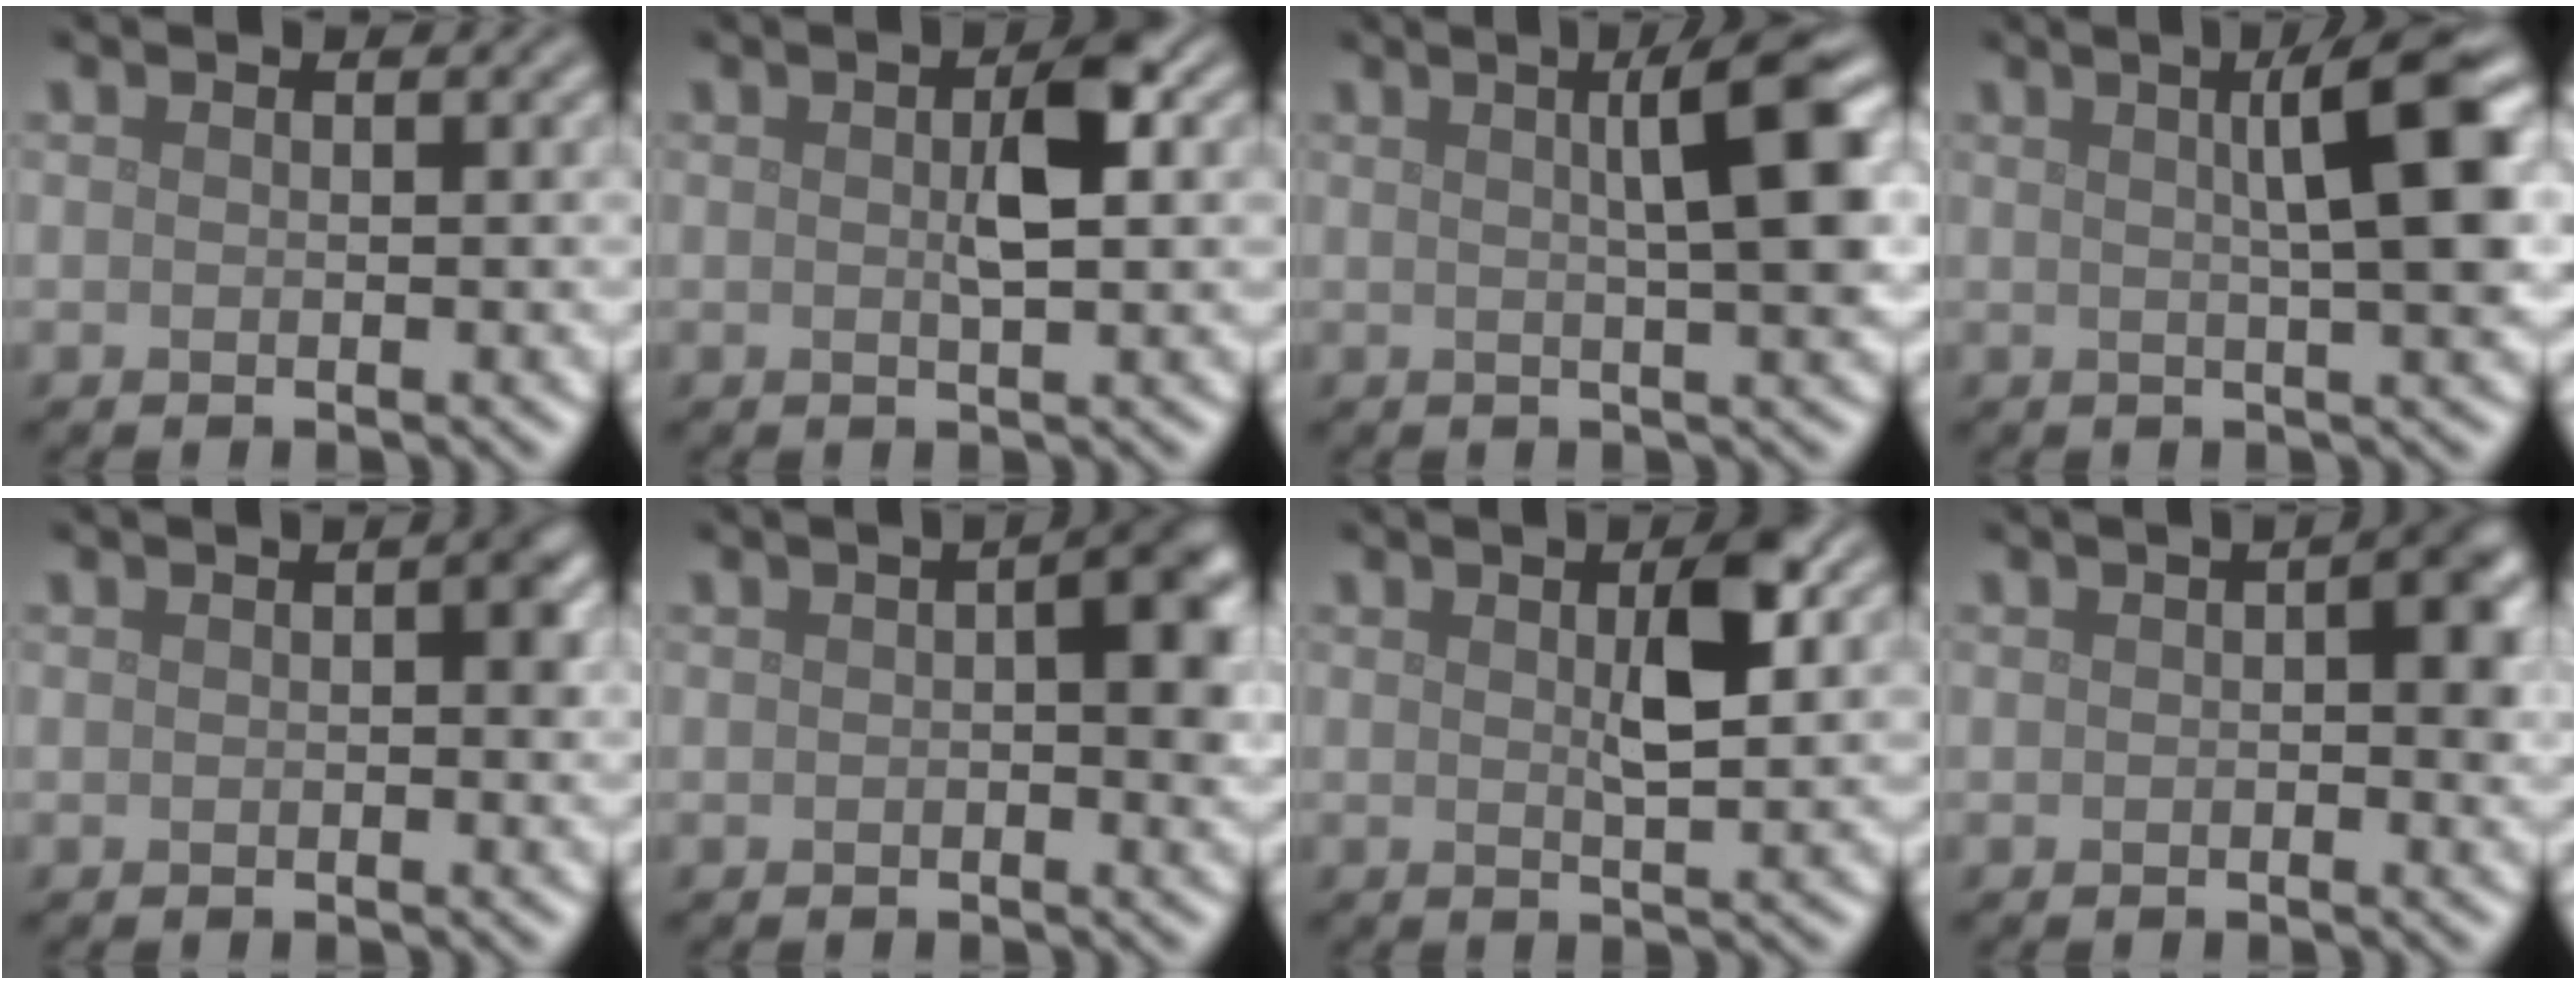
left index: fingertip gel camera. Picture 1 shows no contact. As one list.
[{"total": 3.3, "force": [0.5, 0.9, 3.1], "torque": [-0.053, 0.004, 0.006]}, {"total": 6.3, "force": [1.5, 1.2, 6.0], "torque": [-0.069, 0.014, 0.020]}, {"total": 7.0, "force": [1.7, 1.4, 6.7], "torque": [-0.074, 0.015, 0.023]}, {"total": 1.6, "force": [0.2, 0.6, 1.4], "torque": [-0.013, 0.002, 0.003]}, {"total": 3.6, "force": [0.4, 1.2, 3.4], "torque": [-0.041, 0.007, 0.001]}, {"total": 3.7, "force": [1.1, 1.0, 3.4], "torque": [-0.059, 0.002, 0.016]}, {"total": 3.1, "force": [0.4, 1.3, 2.8], "torque": [-0.028, 0.007, 0.001]}]